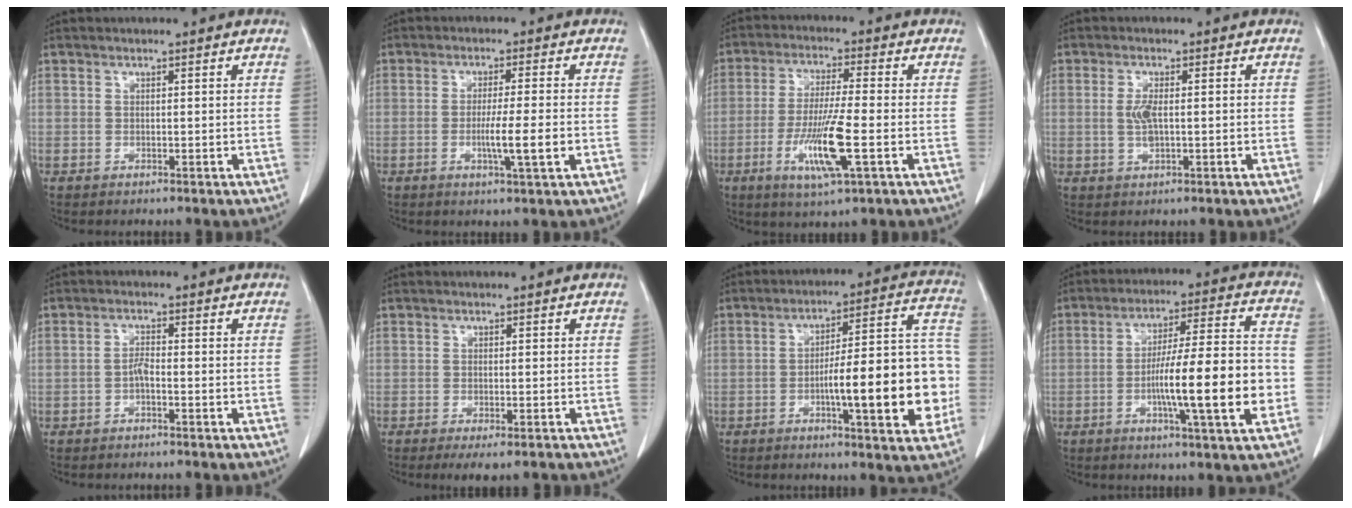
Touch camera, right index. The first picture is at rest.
{"total": 5.8, "force": [-1.4, -0.4, 5.7], "torque": [-0.097, -0.010, -0.024]}
{"total": 10.3, "force": [-3.2, 0.4, 9.8], "torque": [-0.191, -0.016, -0.060]}
{"total": 3.2, "force": [0.0, 1.1, 3.0], "torque": [-0.067, 0.000, 0.000]}
{"total": 1.7, "force": [-0.7, 0.4, 1.5], "torque": [-0.027, 0.003, -0.014]}
{"total": 4.4, "force": [-3.3, 1.1, 2.6], "torque": [-0.029, -0.009, -0.047]}
{"total": 17.4, "force": [-3.8, 3.1, 16.7], "torque": [-0.213, 0.030, -0.051]}
{"total": 15.6, "force": [-3.6, 0.8, 15.2], "torque": [-0.245, 0.006, -0.058]}